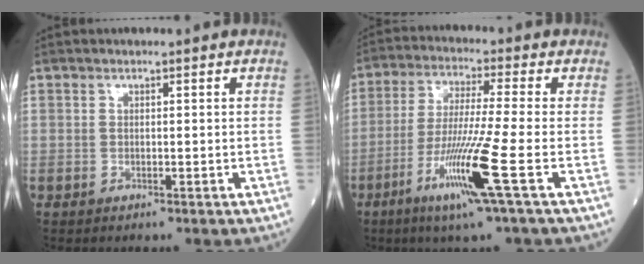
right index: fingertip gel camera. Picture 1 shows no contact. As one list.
[{"total": 11.6, "force": [-4.8, -1.8, 10.4], "torque": [-0.205, -0.029, -0.095]}]